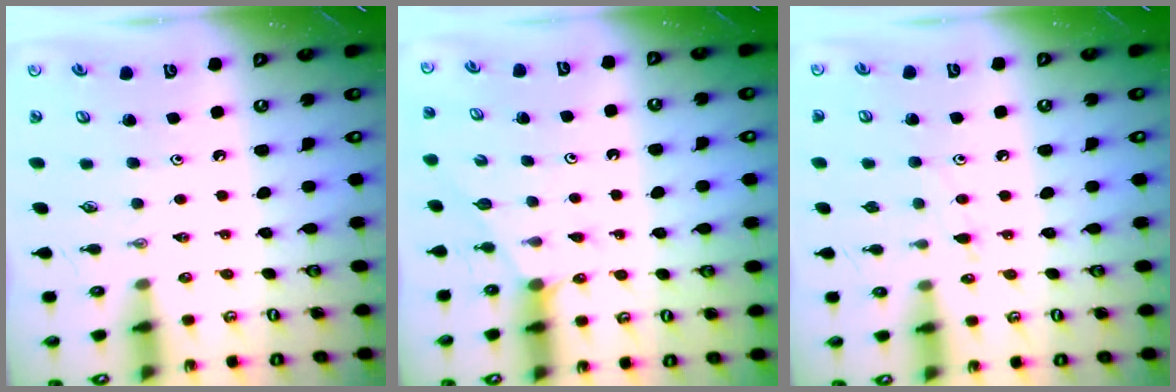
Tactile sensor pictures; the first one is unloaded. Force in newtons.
{"total": 2.5, "press": 2.5, "slide": 0.4}
{"total": 8.3, "press": 8.3, "slide": 0.5}